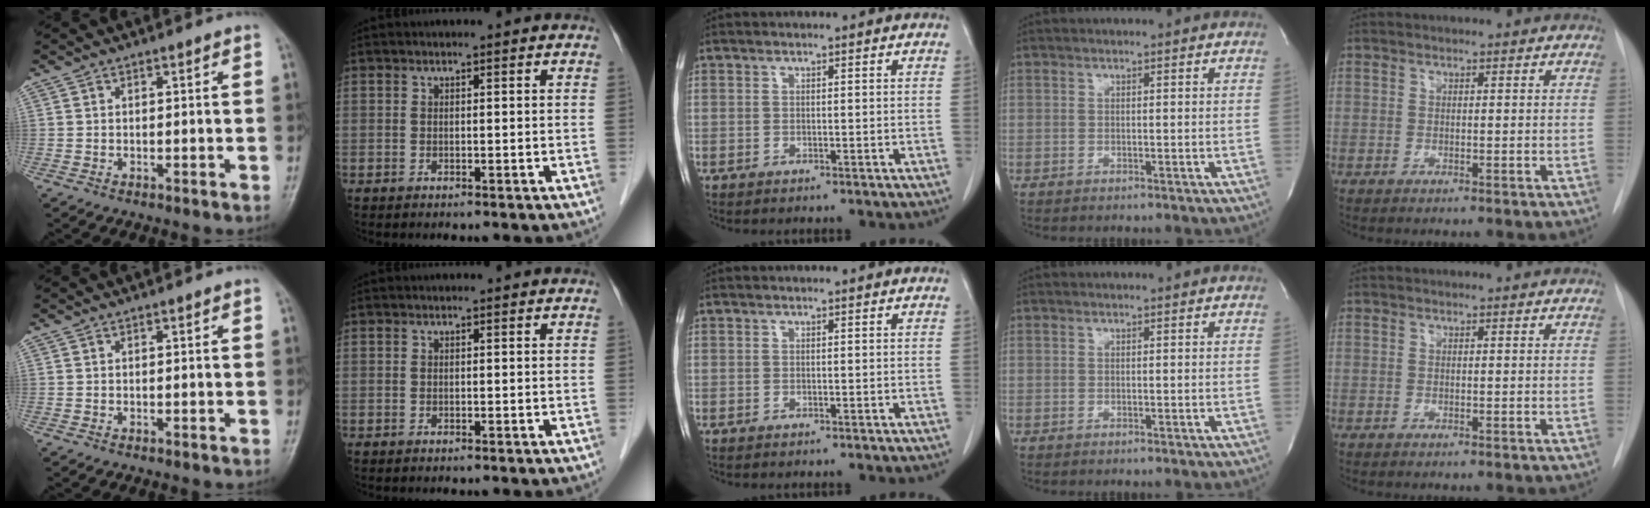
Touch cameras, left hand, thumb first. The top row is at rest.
{}